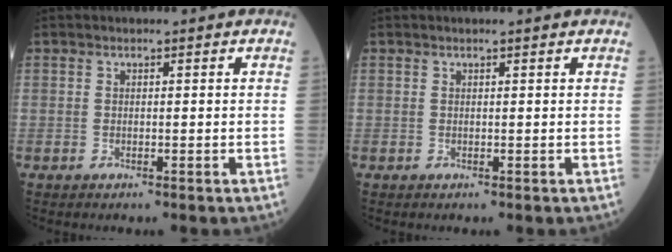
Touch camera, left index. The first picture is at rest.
{"total": 0.6, "force": [0.6, -0.1, 0.3], "torque": [-0.010, 0.001, 0.013]}